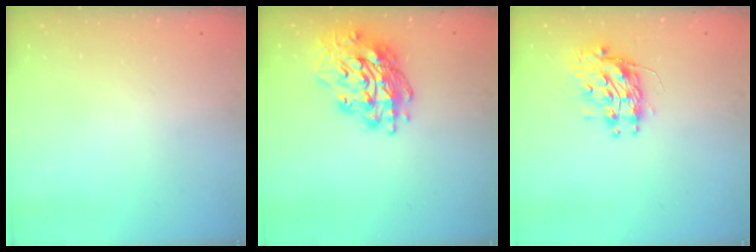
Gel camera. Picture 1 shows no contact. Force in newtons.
{"total": 18.0, "press": 17.9, "slide": 1.8}
{"total": 10.4, "press": 10.4, "slide": 0.9}